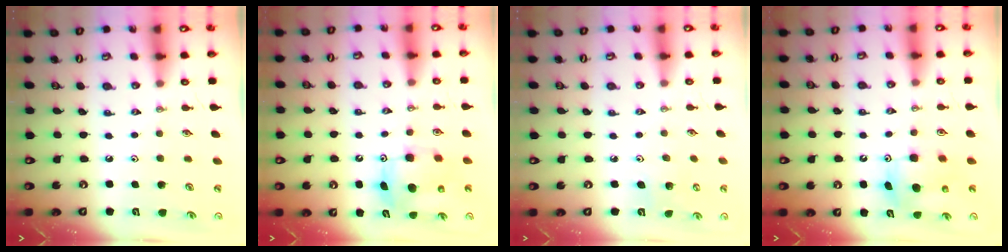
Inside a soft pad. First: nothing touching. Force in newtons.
{"total": 7.9, "press": 7.9, "slide": 0.2}
{"total": 3.8, "press": 3.8, "slide": 0.3}
{"total": 7.7, "press": 7.7, "slide": 0.3}